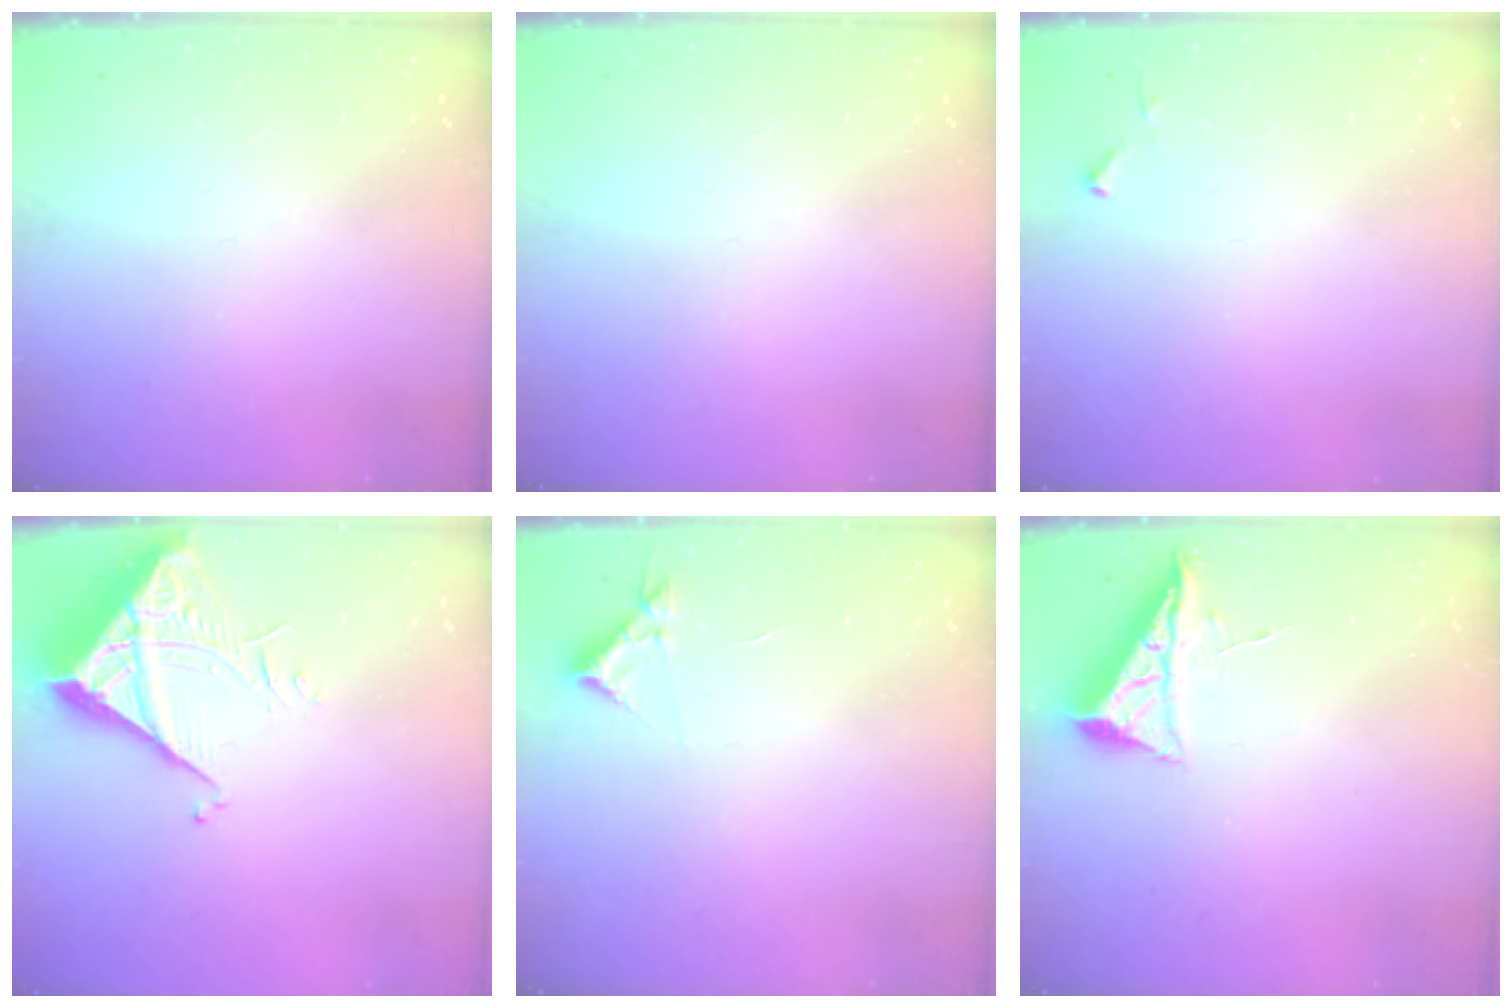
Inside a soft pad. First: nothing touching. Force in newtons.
{"total": 0.0}
{"total": 3.7, "press": 3.7, "slide": 0.6}
{"total": 6.7, "press": 6.7, "slide": 0.7}
{"total": 4.1, "press": 4.1, "slide": 0.5}
{"total": 6.5, "press": 6.5, "slide": 0.8}